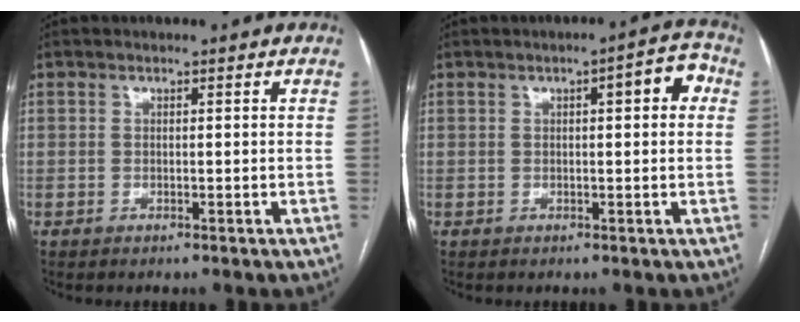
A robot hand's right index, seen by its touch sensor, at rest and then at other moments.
{"total": 5.3, "force": [1.3, 1.2, 5.0], "torque": [-0.062, 0.024, 0.013]}